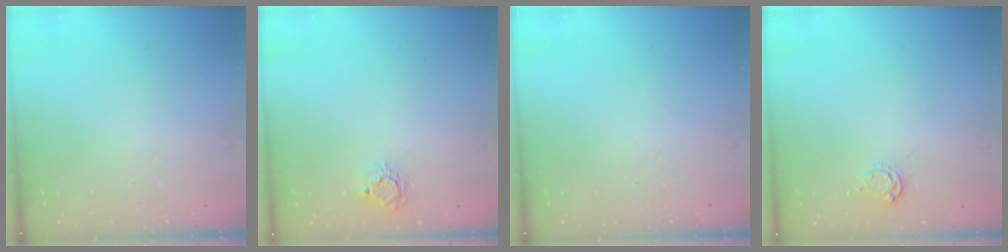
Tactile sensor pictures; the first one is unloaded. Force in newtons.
{"total": 5.5, "press": 5.5, "slide": 0.2}
{"total": 0.0}
{"total": 3.8, "press": 3.8, "slide": 0.4}